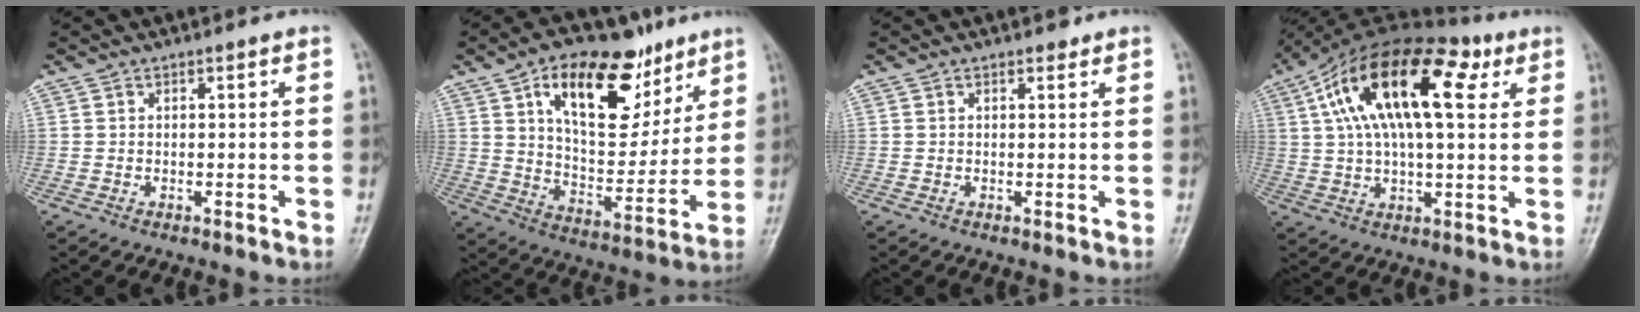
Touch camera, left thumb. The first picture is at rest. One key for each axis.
{"total": 21.4, "fx": 10.9, "fy": 11.2, "fz": 14.6, "tx": -0.174, "ty": -0.039, "tz": 0.181}
{"total": 0.8, "fx": 0.6, "fy": 0.5, "fz": 0.2, "tx": 0.004, "ty": -0.001, "tz": 0.003}
{"total": 21.0, "fx": 7.2, "fy": 9.6, "fz": 17.3, "tx": -0.292, "ty": 0.030, "tz": 0.115}